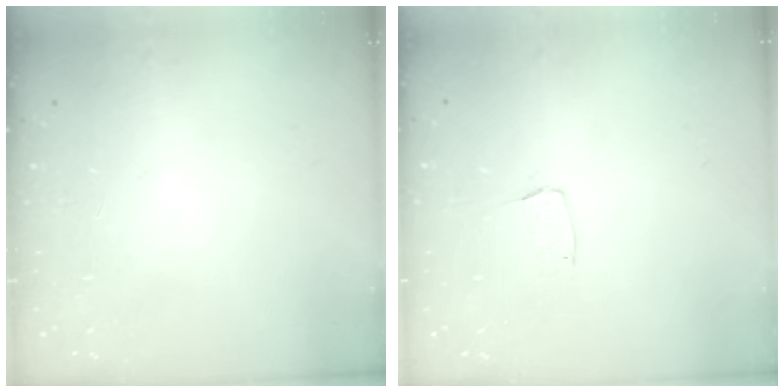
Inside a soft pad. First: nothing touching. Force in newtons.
{"total": 3.0, "press": 3.0, "slide": 0.2}